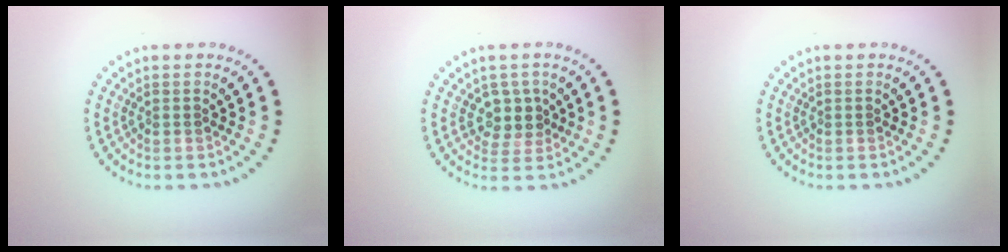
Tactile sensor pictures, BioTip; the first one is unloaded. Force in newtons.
{"total": 2.7, "press": 2.2, "slide": 1.5}
{"total": 0.0}